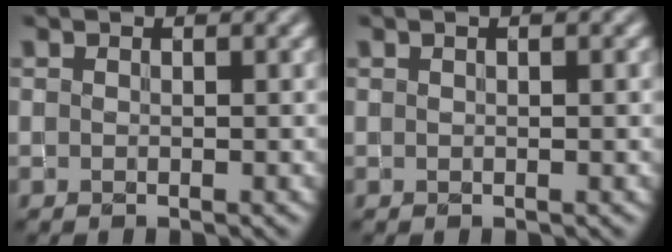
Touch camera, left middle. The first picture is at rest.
{"total": 0.9, "force": [0.3, 0.1, 0.9], "torque": [-0.014, 0.002, 0.003]}